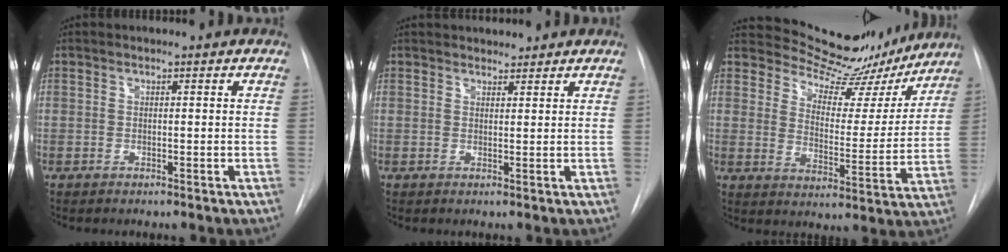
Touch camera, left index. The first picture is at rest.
{"total": 3.9, "force": [3.6, 1.2, 0.5], "torque": [-0.003, 0.015, 0.050]}
{"total": 15.0, "force": [14.2, 4.3, 2.4], "torque": [-0.022, -0.032, 0.181]}